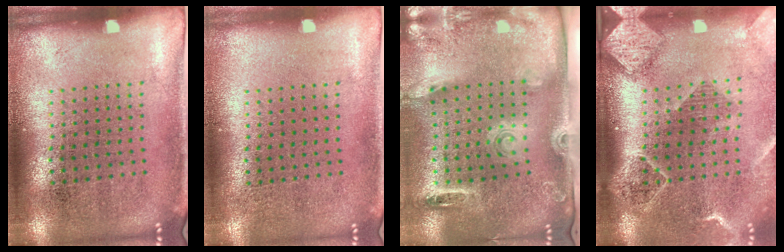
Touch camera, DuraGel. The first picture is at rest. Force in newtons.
{"total": 0.0}
{"total": 2.7, "press": 1.9, "slide": 2.0}
{"total": 2.5, "press": 2.0, "slide": 1.5}